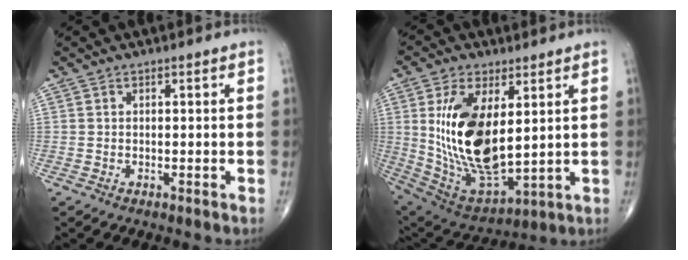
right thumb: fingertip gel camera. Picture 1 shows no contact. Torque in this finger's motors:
{"motor_torque": [0.86, 4.15, 2.29, 0.48, 0.26]}